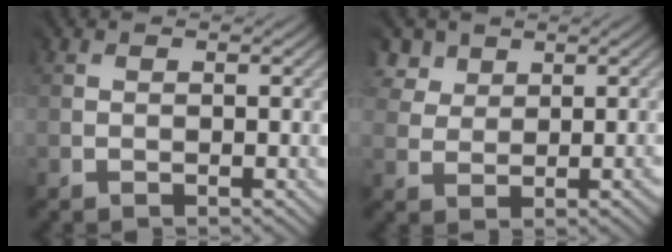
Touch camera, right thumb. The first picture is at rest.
{"total": 3.4, "force": [2.6, 2.2, -0.4], "torque": [-0.009, 0.001, 0.059]}